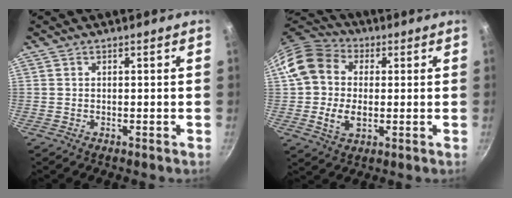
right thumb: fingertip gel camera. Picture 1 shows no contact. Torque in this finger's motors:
{"motor_torque": [1.09, 1.01, 1.14, -0.05, 0.36]}